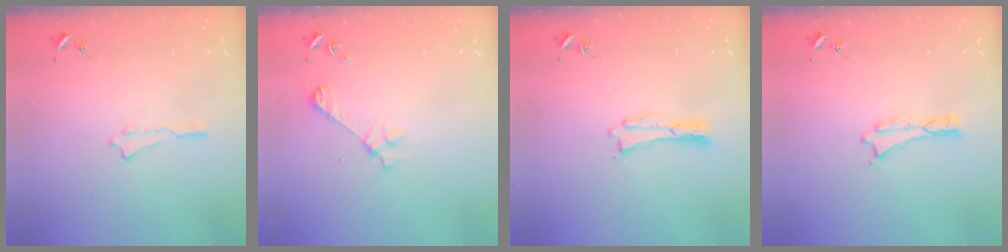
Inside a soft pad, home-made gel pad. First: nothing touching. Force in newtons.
{"total": 3.8, "press": 3.8, "slide": 0.3}
{"total": 0.0}
{"total": 0.0}